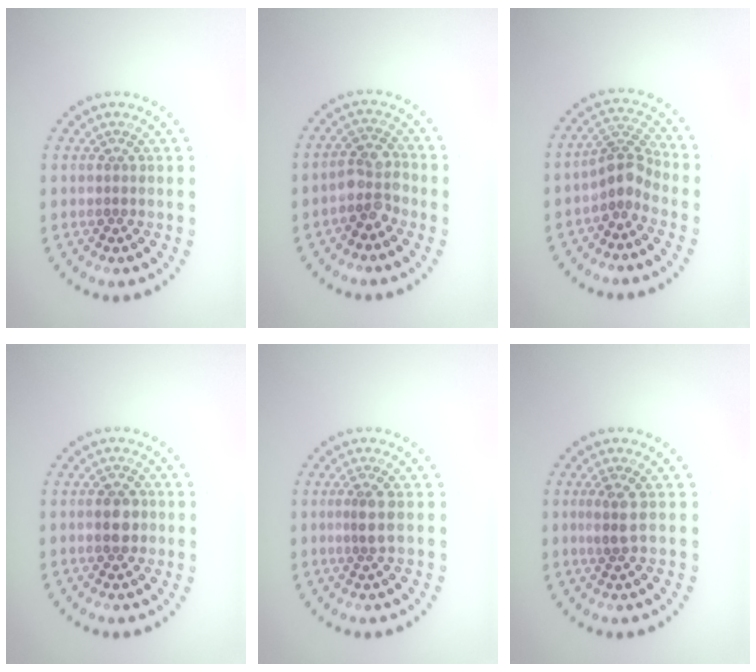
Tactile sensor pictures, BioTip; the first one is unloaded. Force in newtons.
{"total": 3.0, "press": 2.7, "slide": 1.3}
{"total": 2.8, "press": 2.1, "slide": 1.8}
{"total": 2.2, "press": 2.2, "slide": 0.1}
{"total": 1.8, "press": 1.2, "slide": 1.3}
{"total": 1.9, "press": 1.6, "slide": 1.0}